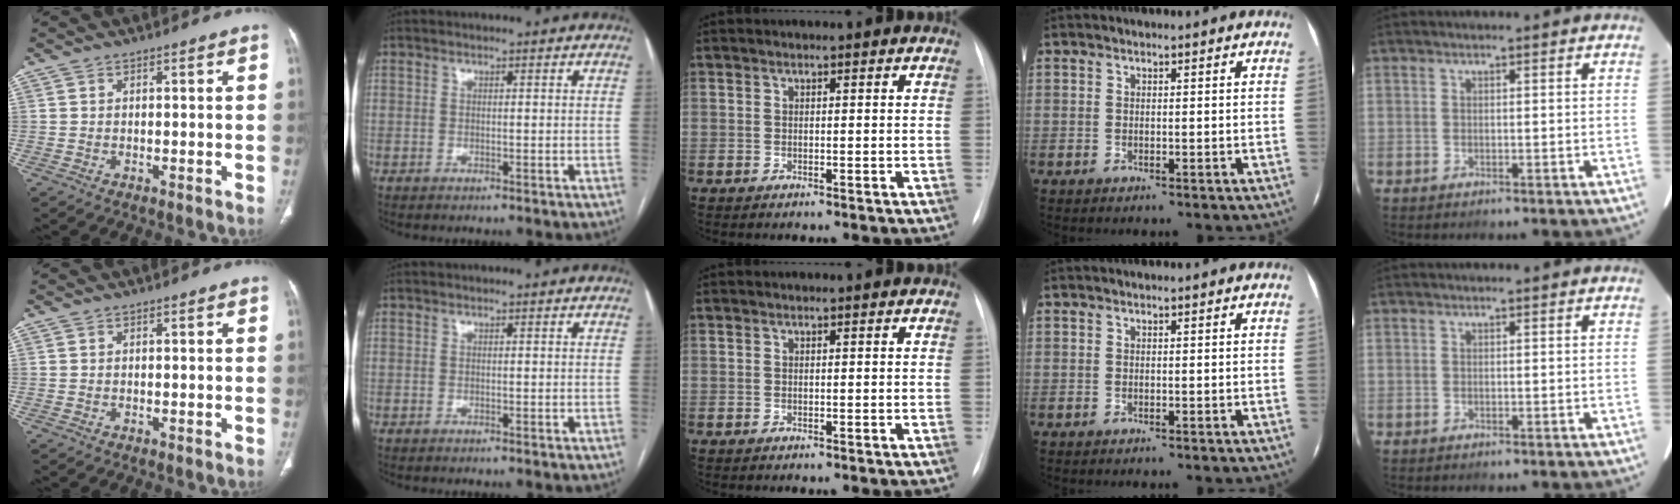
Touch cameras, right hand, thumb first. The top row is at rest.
{}